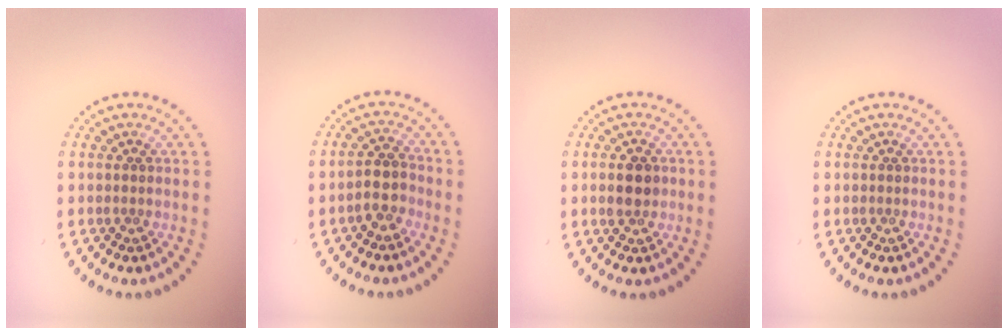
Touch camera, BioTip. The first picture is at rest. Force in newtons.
{"total": 2.5, "press": 2.2, "slide": 1.2}
{"total": 2.8, "press": 2.8, "slide": 0.2}
{"total": 0.0}